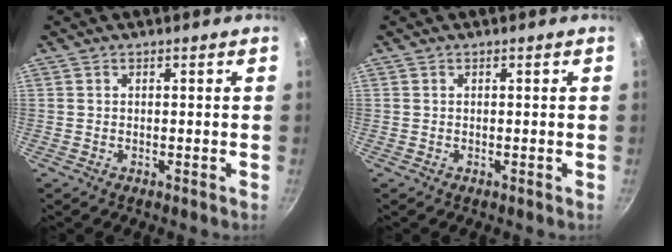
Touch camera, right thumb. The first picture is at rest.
{"total": 0.0}